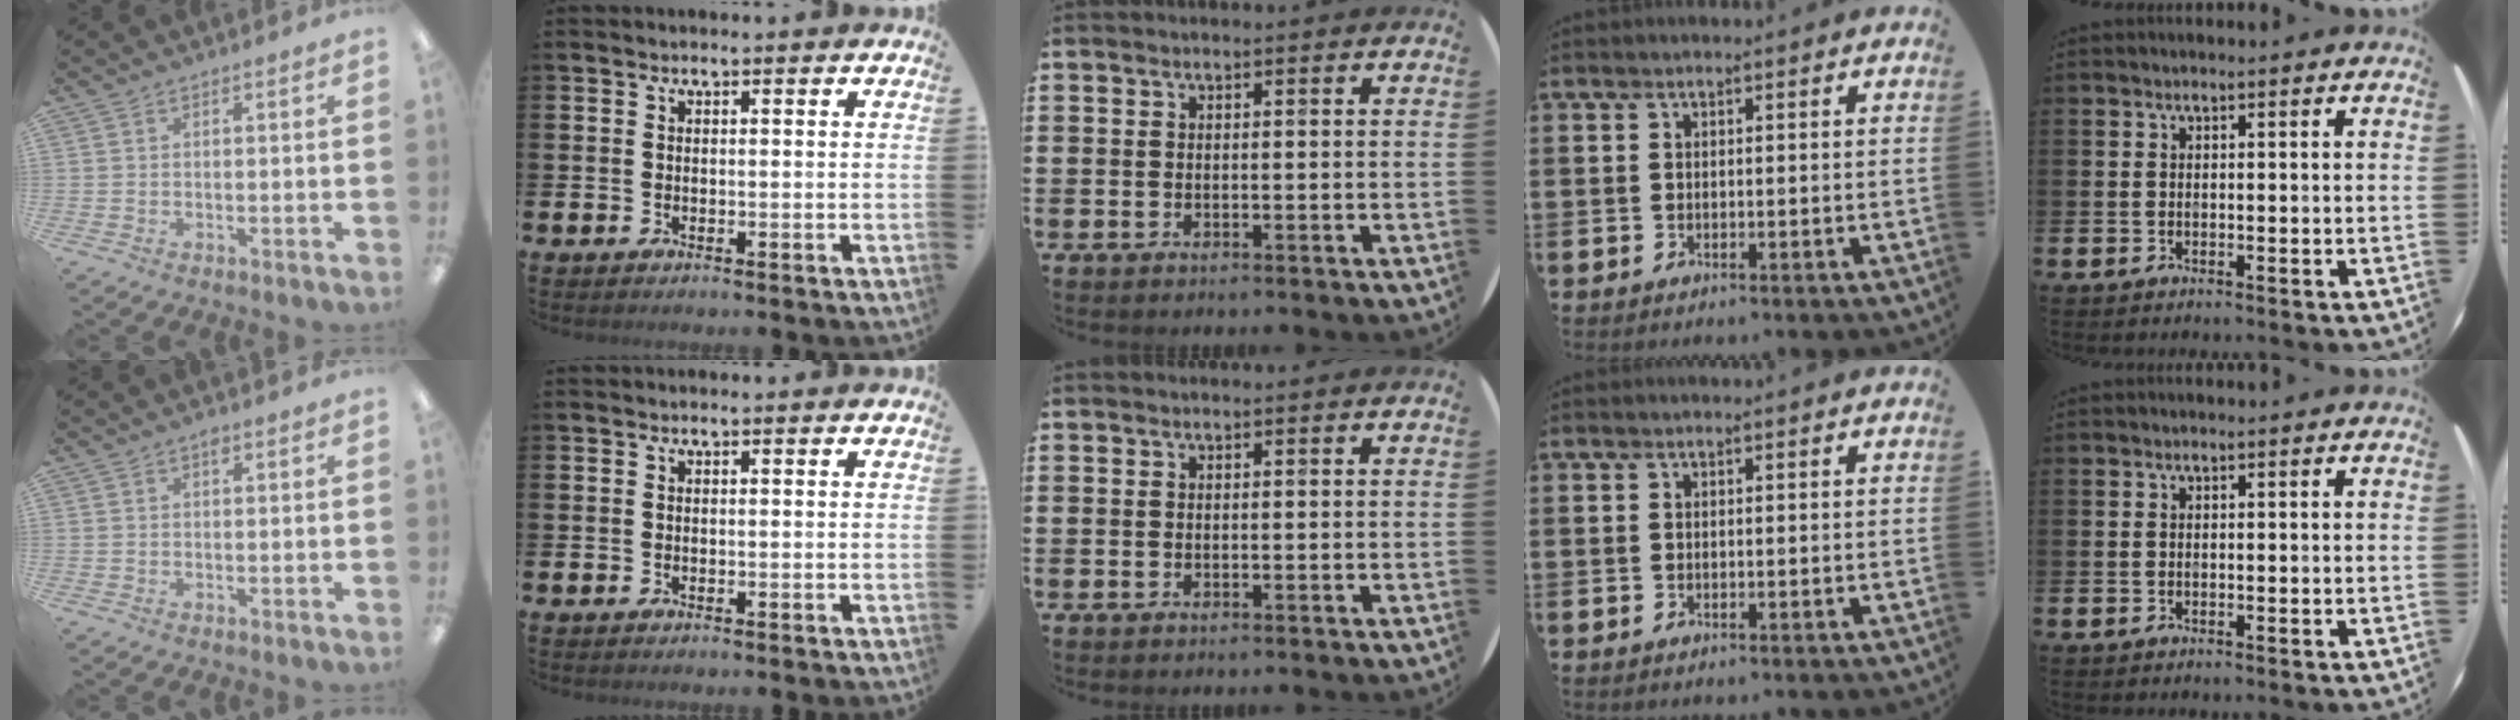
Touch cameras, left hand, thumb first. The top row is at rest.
{"thumb": {"total": 1.3, "force": [0.7, 0.7, 0.8], "torque": [-0.010, 0.000, 0.011]}}